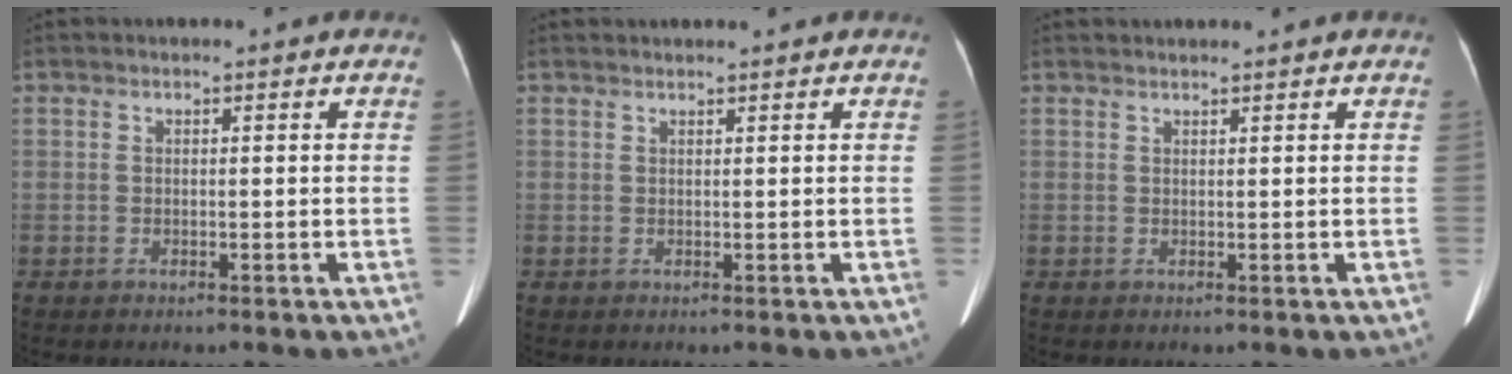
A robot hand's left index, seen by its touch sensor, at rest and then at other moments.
{"total": 0.9, "force": [0.8, -0.1, 0.4], "torque": [-0.005, 0.019, 0.016]}
{"total": 1.2, "force": [1.1, -0.1, 0.4], "torque": [-0.005, 0.020, 0.019]}